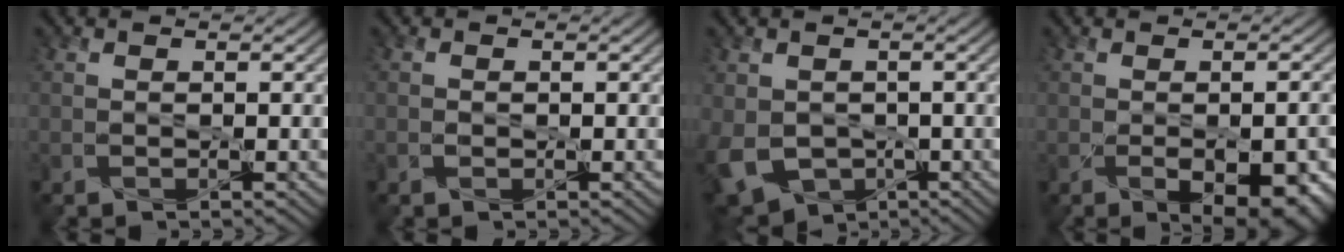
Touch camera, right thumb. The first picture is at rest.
{"total": 0.6, "force": [-0.1, 0.5, 0.3], "torque": [-0.005, -0.003, -0.004]}
{"total": 8.0, "force": [-1.9, 6.3, 4.5], "torque": [-0.123, -0.029, -0.030]}
{"total": 7.2, "force": [-2.4, 3.5, 5.7], "torque": [-0.080, -0.025, -0.008]}